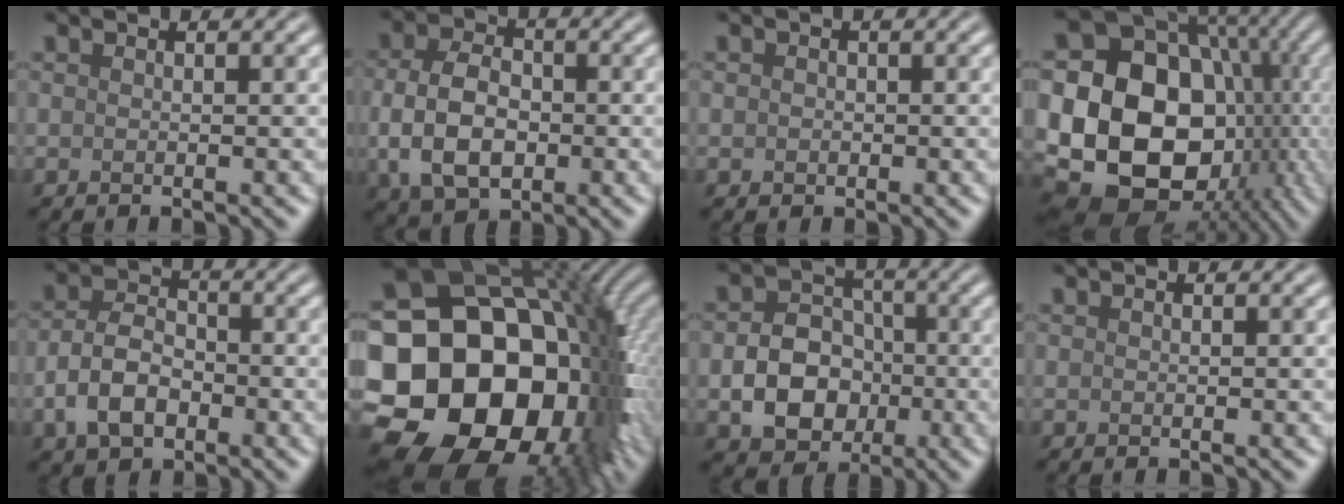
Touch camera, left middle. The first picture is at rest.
{"total": 6.5, "force": [-0.9, 4.4, 4.7], "torque": [-0.097, -0.004, -0.021]}
{"total": 0.9, "force": [0.0, 0.8, 0.2], "torque": [0.002, -0.004, -0.002]}
{"total": 21.5, "force": [-2.1, 17.3, 12.5], "torque": [-0.208, -0.005, -0.045]}
{"total": 4.9, "force": [-1.7, 3.3, 3.2], "torque": [-0.063, 0.002, -0.037]}
{"total": 24.1, "force": [-4.3, 18.9, 14.3], "torque": [-0.224, -0.011, -0.103]}
{"total": 6.3, "force": [-1.5, 5.0, 3.5], "torque": [-0.053, -0.002, -0.026]}
{"total": 0.0}